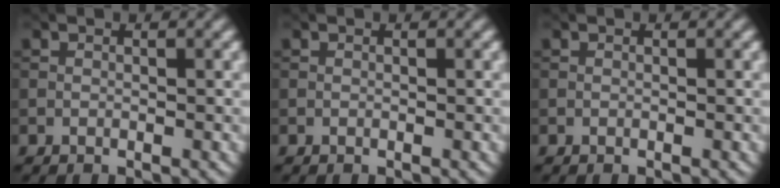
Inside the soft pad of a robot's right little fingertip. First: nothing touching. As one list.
[{"total": 0.0}, {"total": 0.0}]